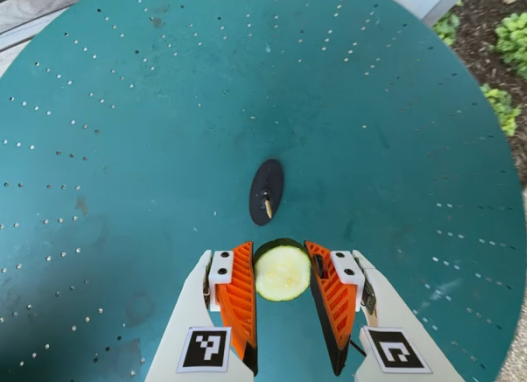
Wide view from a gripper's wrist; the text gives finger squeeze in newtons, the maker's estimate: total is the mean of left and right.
{"total": 13.2, "left": 13.2, "right": 13.2}